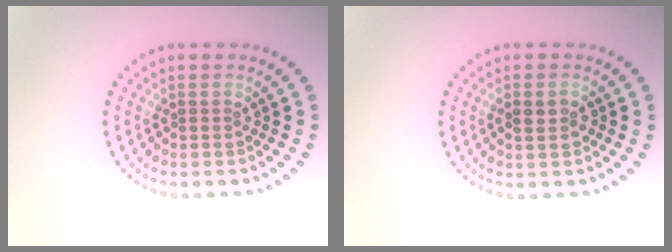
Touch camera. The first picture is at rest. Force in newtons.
{"total": 1.8, "press": 1.8, "slide": 0.3}